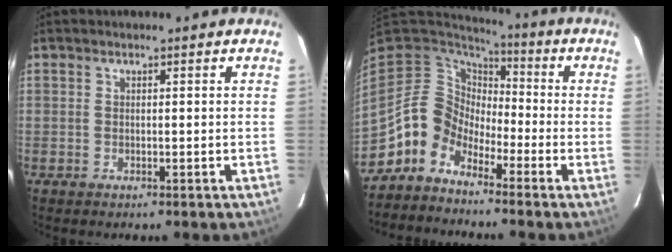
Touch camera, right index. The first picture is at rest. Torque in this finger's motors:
{"motor_torque": [0.64, -0.63, -0.04, -0.10]}